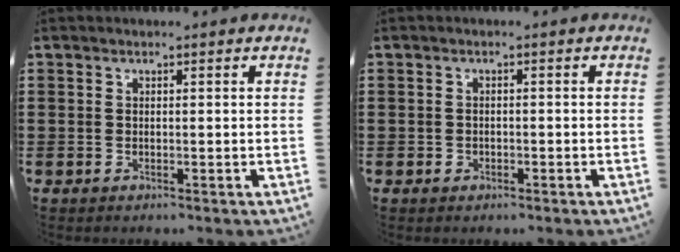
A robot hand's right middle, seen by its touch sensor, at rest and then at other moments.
{"total": 0.8, "force": [-0.5, 0.6, 0.3], "torque": [-0.007, 0.000, -0.010]}